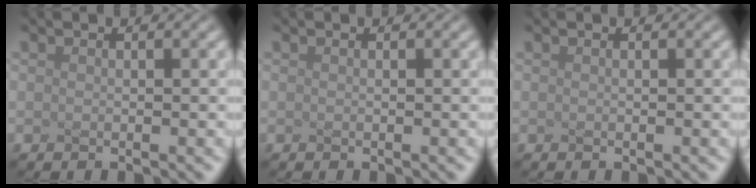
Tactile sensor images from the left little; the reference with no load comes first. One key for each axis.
{"total": 0.0}
{"total": 0.0}